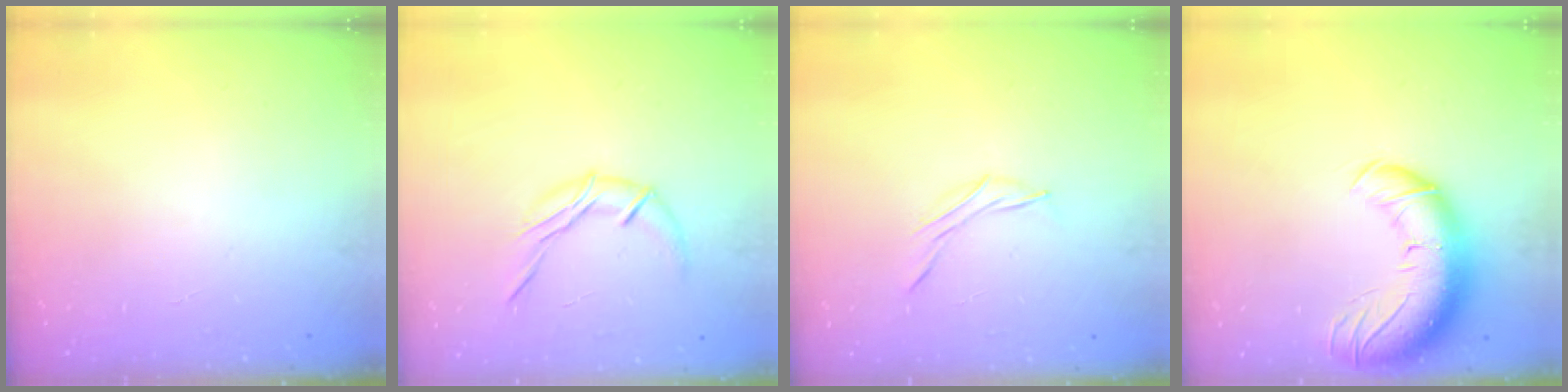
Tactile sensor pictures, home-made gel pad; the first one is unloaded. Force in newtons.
{"total": 8.9, "press": 8.9, "slide": 0.3}
{"total": 5.2, "press": 5.0, "slide": 1.3}
{"total": 15.5, "press": 15.0, "slide": 3.8}